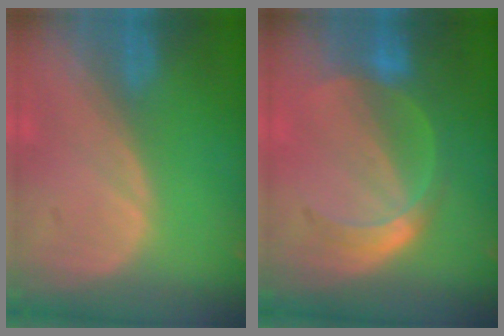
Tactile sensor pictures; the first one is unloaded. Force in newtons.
{"total": 5.7, "press": 5.3, "slide": 2.0}